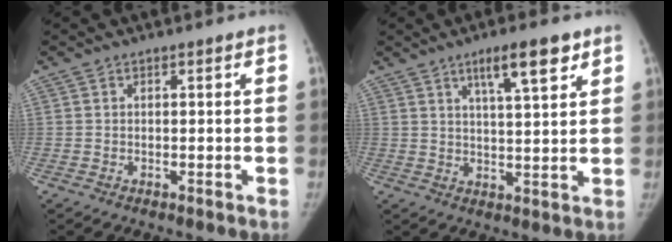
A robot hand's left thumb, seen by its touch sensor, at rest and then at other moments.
{"total": 8.3, "force": [4.9, 1.7, 6.5], "torque": [-0.096, -0.023, 0.081]}